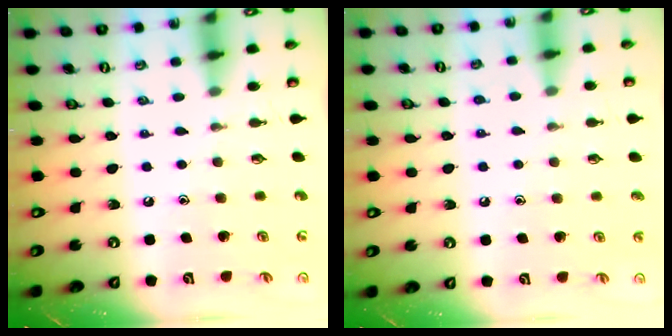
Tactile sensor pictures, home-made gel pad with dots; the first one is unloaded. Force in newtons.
{"total": 4.1, "press": 4.1, "slide": 0.5}